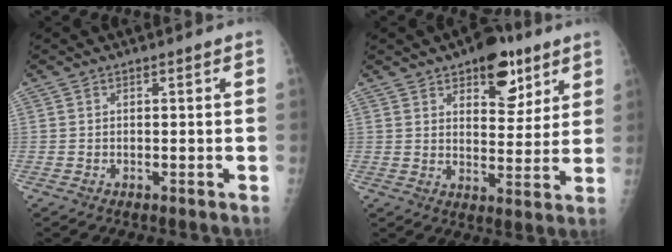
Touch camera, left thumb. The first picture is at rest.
{"total": 11.5, "force": [6.8, 5.9, 7.2], "torque": [-0.063, -0.032, 0.097]}